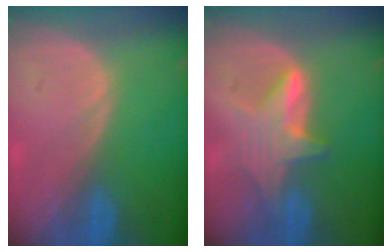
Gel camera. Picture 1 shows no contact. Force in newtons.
{"total": 5.9, "press": 5.8, "slide": 0.8}